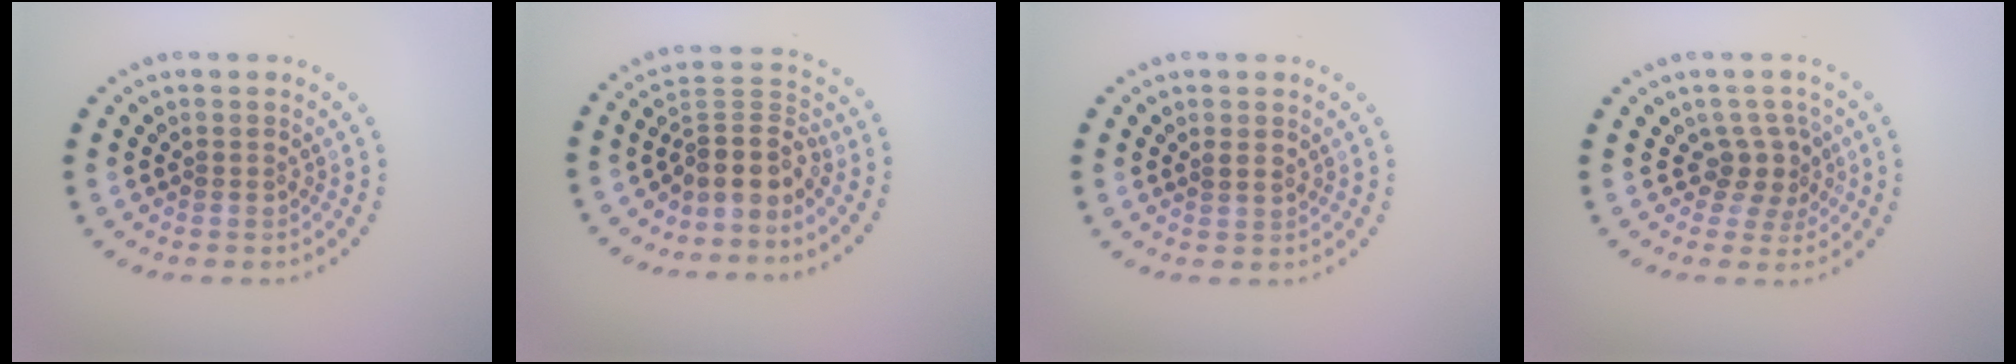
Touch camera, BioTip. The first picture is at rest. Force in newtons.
{"total": 3.9, "press": 3.0, "slide": 2.5}
{"total": 0.5, "press": 0.3, "slide": 0.4}
{"total": 2.7, "press": 1.9, "slide": 1.9}